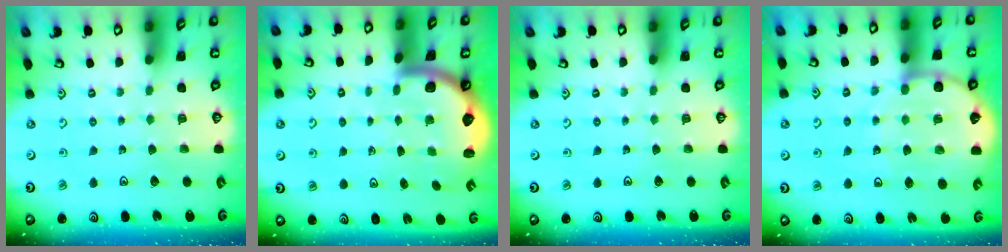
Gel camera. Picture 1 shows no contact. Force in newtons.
{"total": 2.5, "press": 2.5, "slide": 0.4}
{"total": 0.0}
{"total": 9.3, "press": 9.0, "slide": 2.1}